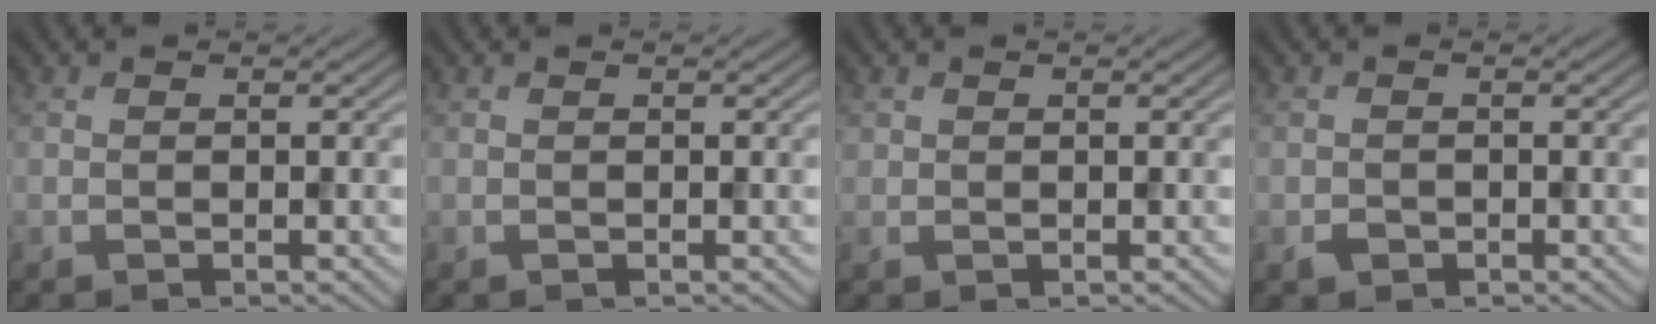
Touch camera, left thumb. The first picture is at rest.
{"total": 0.0}
{"total": 0.7, "force": [0.5, 0.5, 0.0], "torque": [0.000, -0.002, 0.011]}
{"total": 1.1, "force": [-0.6, 0.9, 0.3], "torque": [-0.004, -0.004, -0.013]}